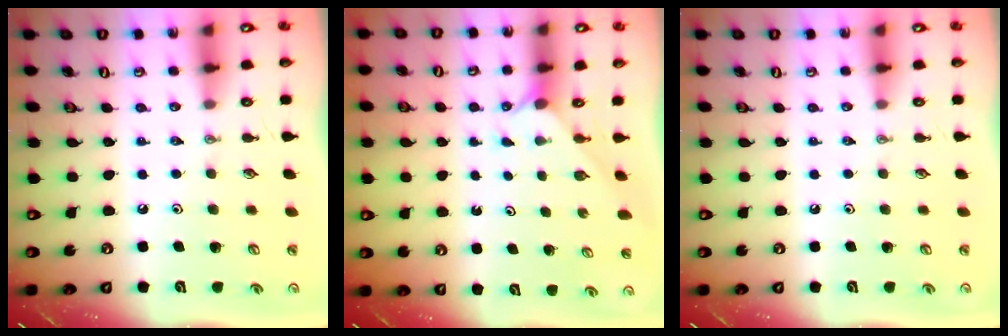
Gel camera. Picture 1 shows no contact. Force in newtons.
{"total": 0.9, "press": 0.9, "slide": 0.1}
{"total": 0.0}